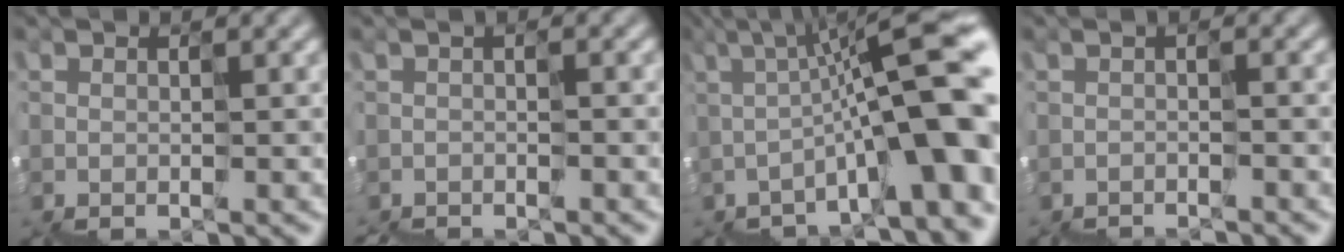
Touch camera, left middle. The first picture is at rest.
{"total": 2.2, "force": [-2.0, 0.3, 0.7], "torque": [-0.003, 0.002, -0.018]}
{"total": 13.9, "force": [-1.6, 3.5, 13.3], "torque": [-0.151, 0.038, -0.014]}
{"total": 2.1, "force": [-2.1, -0.1, 0.0], "torque": [0.008, 0.001, -0.027]}